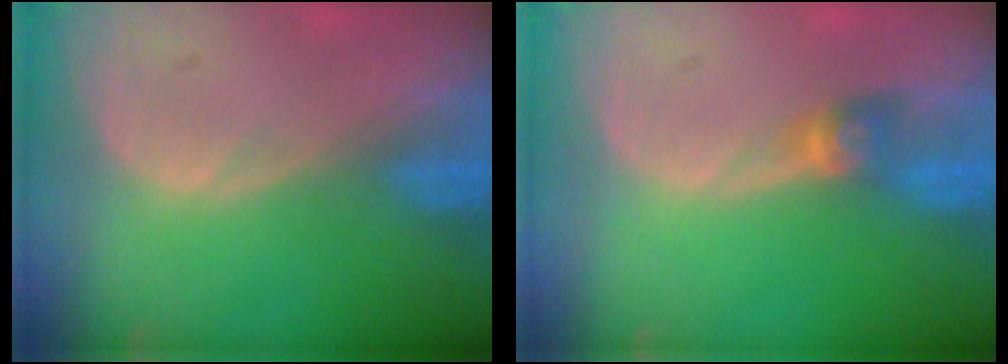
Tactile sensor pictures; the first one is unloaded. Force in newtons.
{"total": 2.6, "press": 2.4, "slide": 1.0}